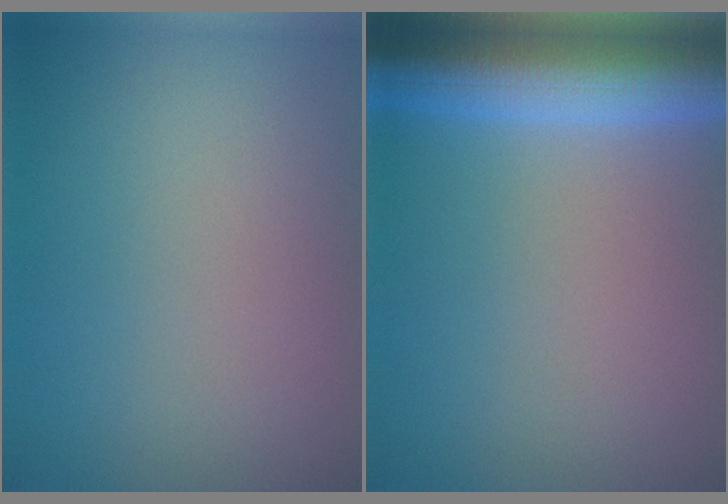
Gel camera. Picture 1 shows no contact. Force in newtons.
{"total": 8.9, "press": 8.9, "slide": 0.3}